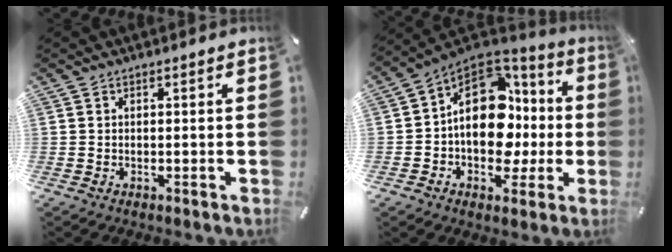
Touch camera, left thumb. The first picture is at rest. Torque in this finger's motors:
{"motor_torque": [1.74, 3.27, 0.92, -0.65, 0.59]}